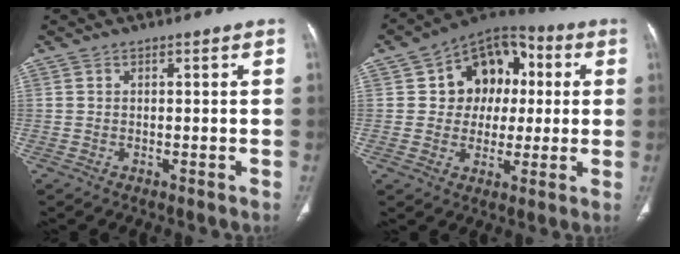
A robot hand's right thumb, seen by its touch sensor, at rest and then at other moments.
{"total": 14.5, "force": [2.3, 11.6, 8.3], "torque": [-0.062, 0.019, 0.028]}